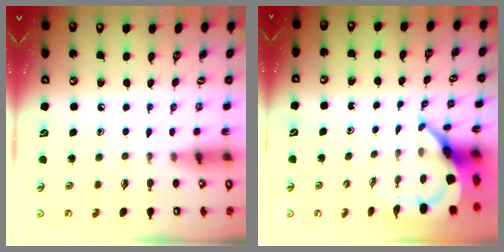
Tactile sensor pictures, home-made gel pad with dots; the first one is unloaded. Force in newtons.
{"total": 5.8, "press": 5.8, "slide": 0.8}